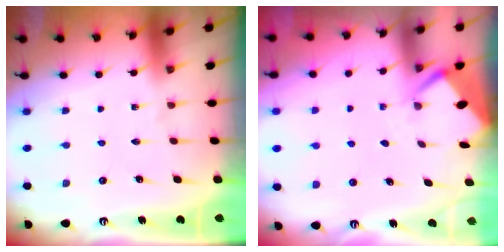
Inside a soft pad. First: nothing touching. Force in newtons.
{"total": 2.6, "press": 2.6, "slide": 0.4}